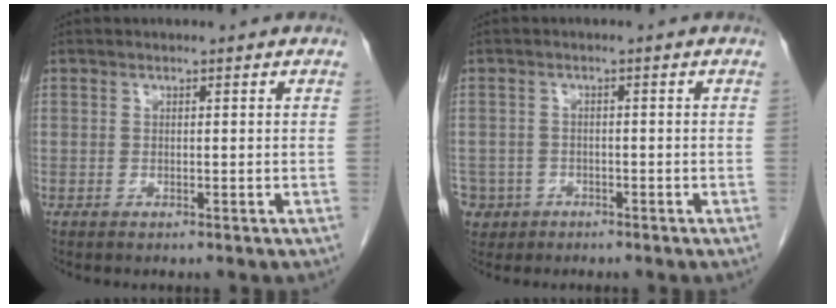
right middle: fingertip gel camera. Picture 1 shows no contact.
{"total": 6.1, "force": [-3.3, 5.1, 0.8], "torque": [-0.026, 0.007, -0.053]}